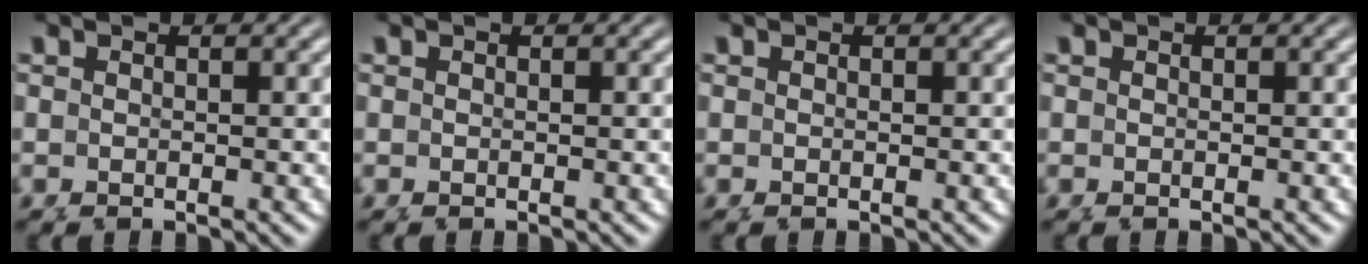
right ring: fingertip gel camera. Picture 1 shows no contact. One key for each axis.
{"total": 0.0}
{"total": 0.0}
{"total": 0.0}